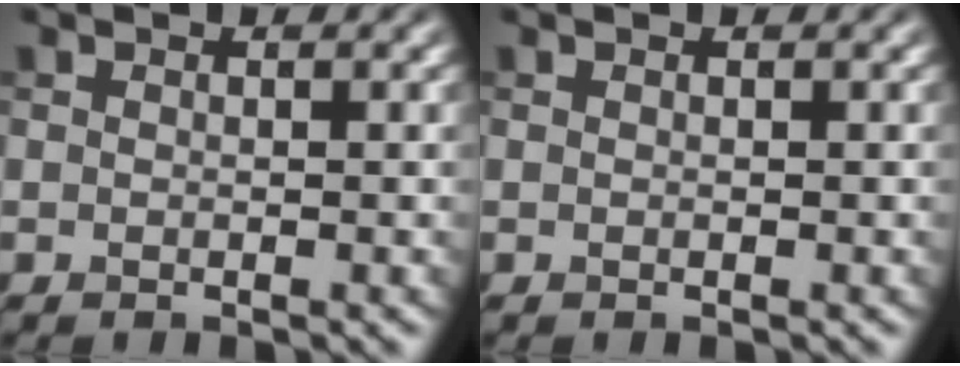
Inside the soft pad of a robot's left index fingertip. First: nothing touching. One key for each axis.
{"total": 0.0}